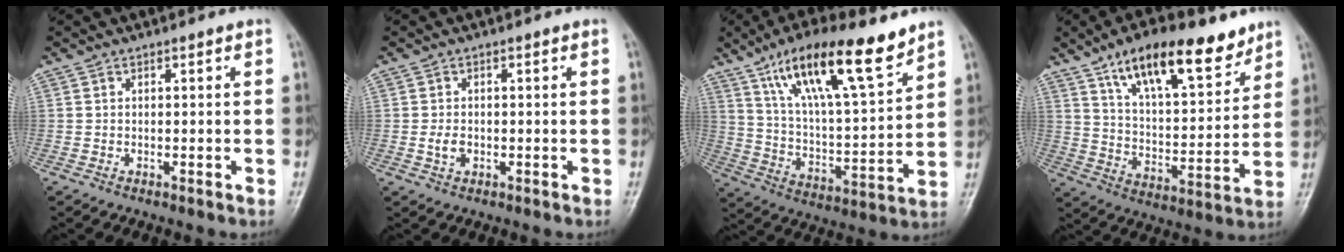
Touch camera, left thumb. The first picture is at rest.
{"total": 2.4, "force": [-0.4, 1.7, 1.6], "torque": [-0.026, 0.001, -0.008]}
{"total": 20.7, "force": [13.4, 5.8, 14.7], "torque": [-0.225, -0.048, 0.240]}
{"total": 18.7, "force": [12.1, 7.1, 12.4], "torque": [-0.160, -0.053, 0.207]}